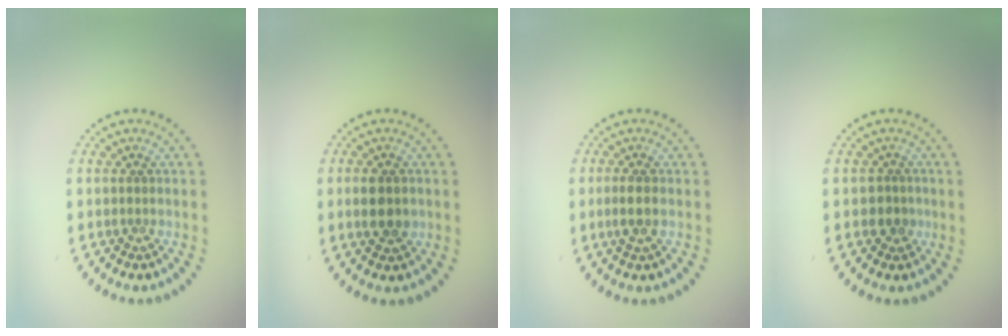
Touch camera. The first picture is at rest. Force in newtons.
{"total": 3.0, "press": 3.0, "slide": 0.2}
{"total": 1.8, "press": 1.5, "slide": 0.9}
{"total": 1.8, "press": 1.6, "slide": 0.8}